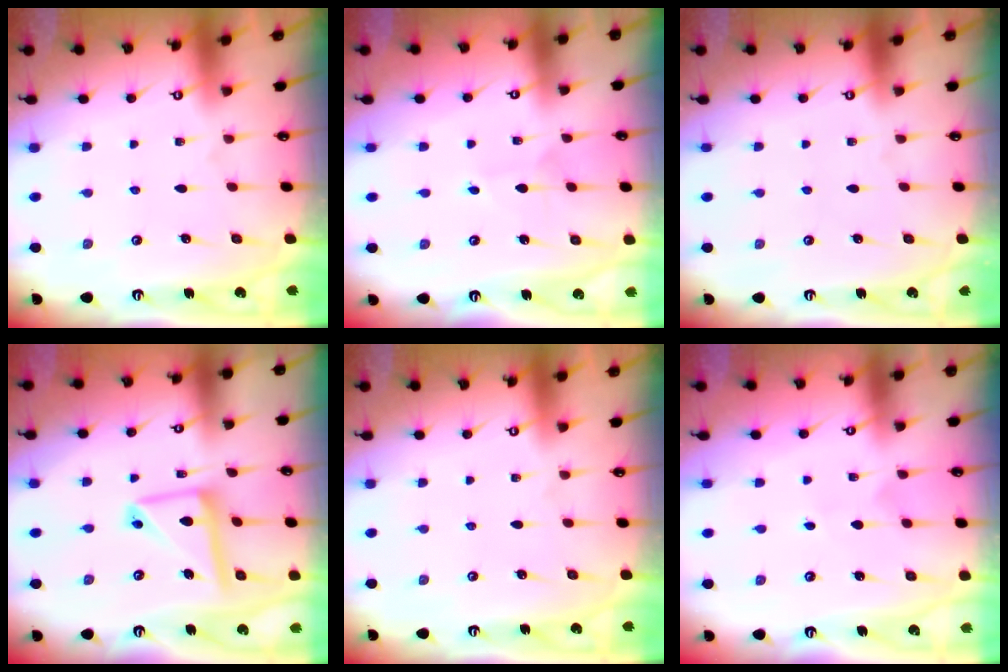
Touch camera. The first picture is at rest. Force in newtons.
{"total": 1.5, "press": 1.4, "slide": 0.1}
{"total": 0.0}
{"total": 13.8, "press": 13.7, "slide": 1.4}
{"total": 0.0}
{"total": 3.0, "press": 3.0, "slide": 0.3}